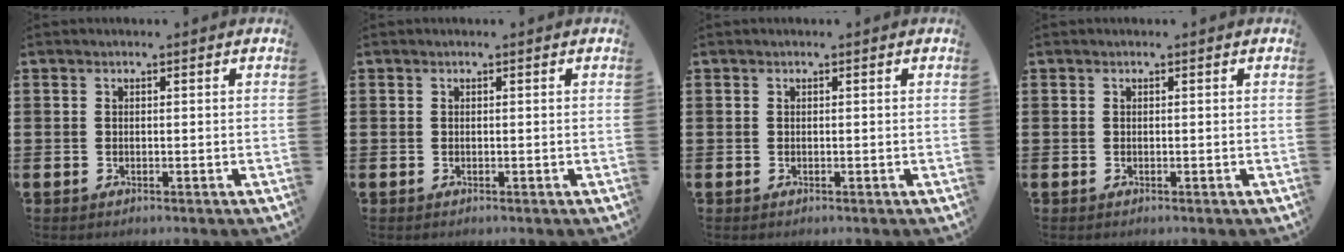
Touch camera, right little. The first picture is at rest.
{"total": 0.0}
{"total": 0.0}
{"total": 0.0}